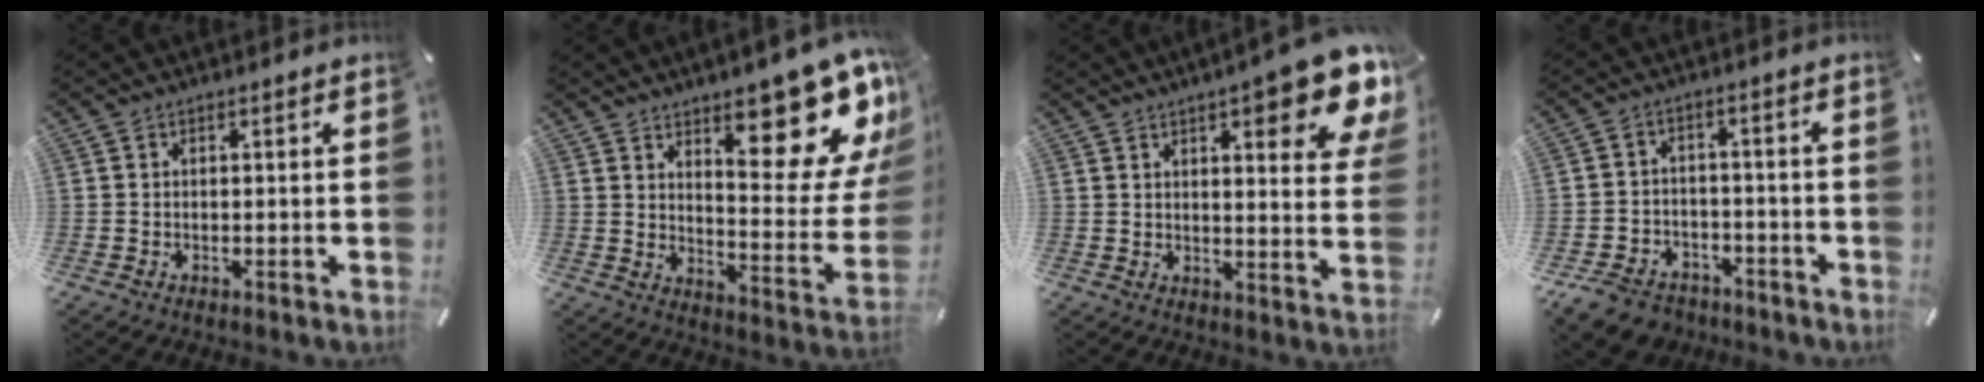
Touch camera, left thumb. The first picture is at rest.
{"total": 20.2, "force": [13.2, 7.2, 13.5], "torque": [-0.156, -0.113, 0.214]}
{"total": 13.8, "force": [8.2, 3.4, 10.6], "torque": [-0.141, -0.050, 0.131]}
{"total": 7.7, "force": [-5.6, 4.8, 2.3], "torque": [-0.049, 0.032, -0.106]}